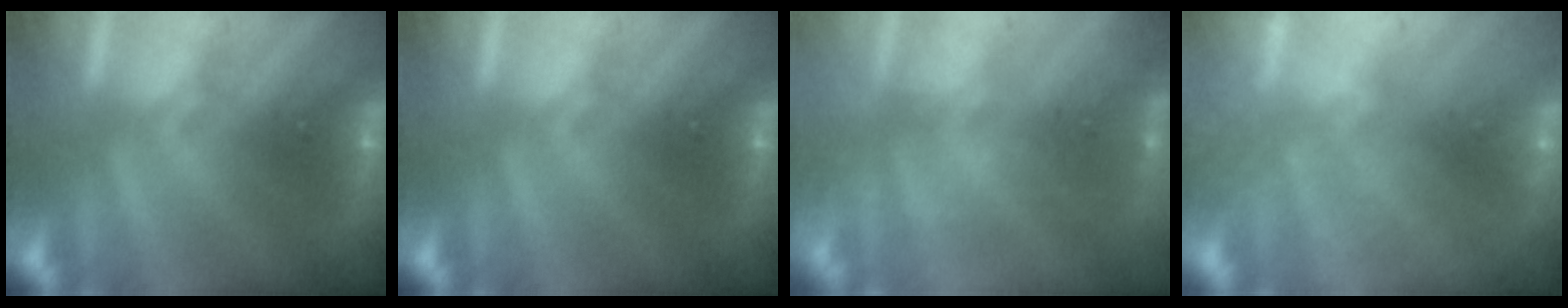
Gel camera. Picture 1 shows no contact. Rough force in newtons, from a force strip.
{"total": 0.0}
{"total": 2.4}
{"total": 2.5}